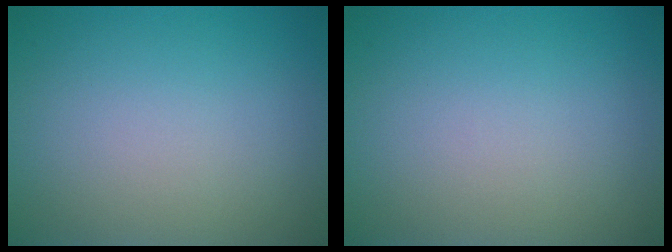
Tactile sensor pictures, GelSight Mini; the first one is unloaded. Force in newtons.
{"total": 0.0}